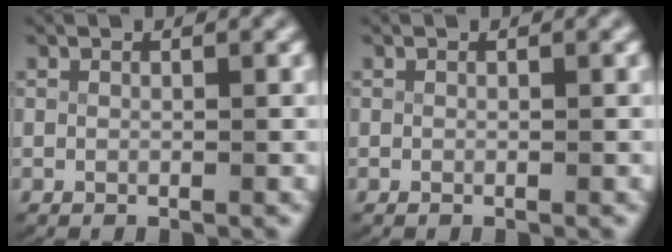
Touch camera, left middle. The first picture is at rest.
{"total": 0.0}